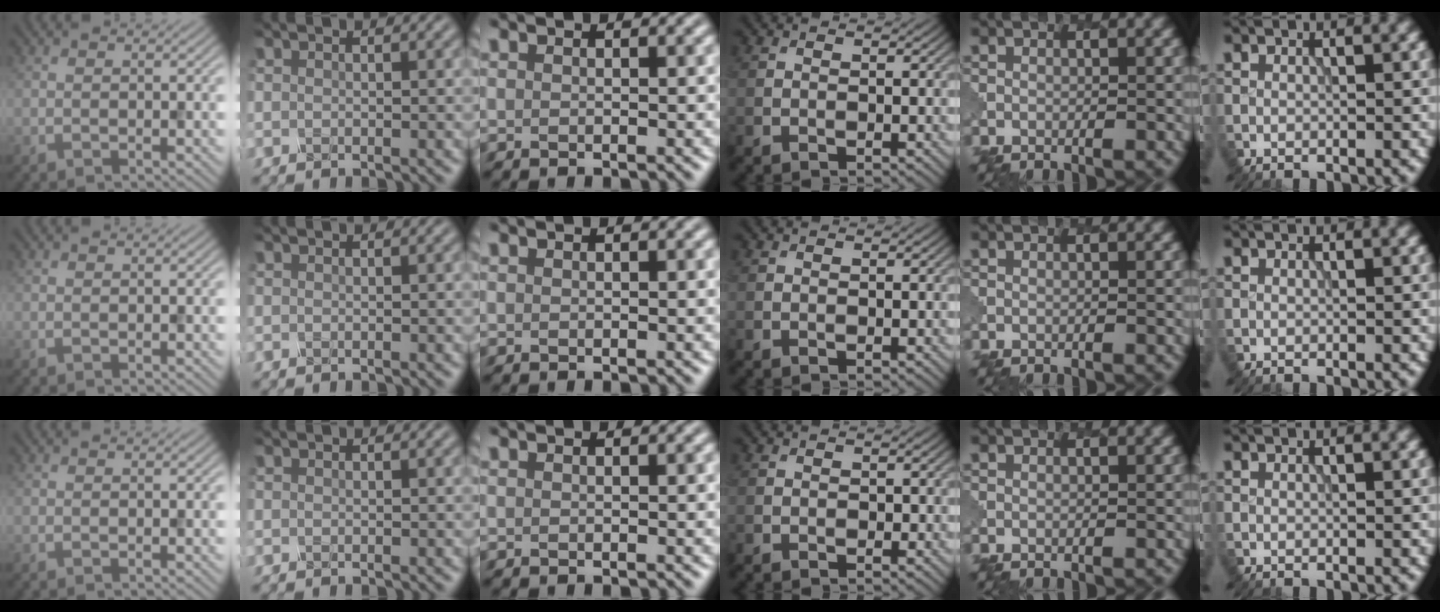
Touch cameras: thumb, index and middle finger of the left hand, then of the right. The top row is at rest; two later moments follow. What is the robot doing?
{"motion": "dispense", "object": "spray bottle"}